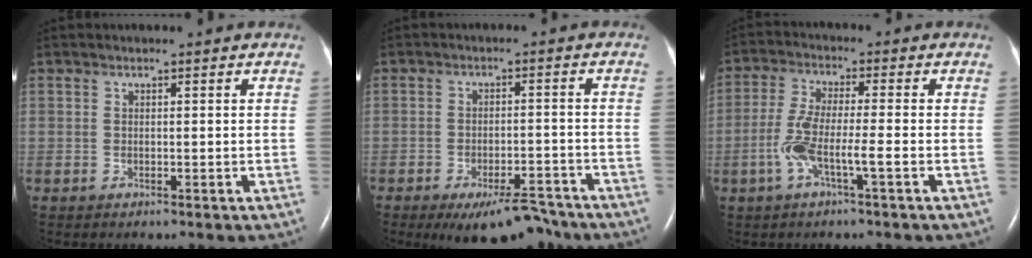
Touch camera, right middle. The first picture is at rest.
{"total": 9.1, "force": [-7.3, 3.1, 4.5], "torque": [-0.059, -0.001, -0.113]}
{"total": 6.5, "force": [-2.3, 0.2, 6.1], "torque": [-0.130, 0.004, -0.048]}